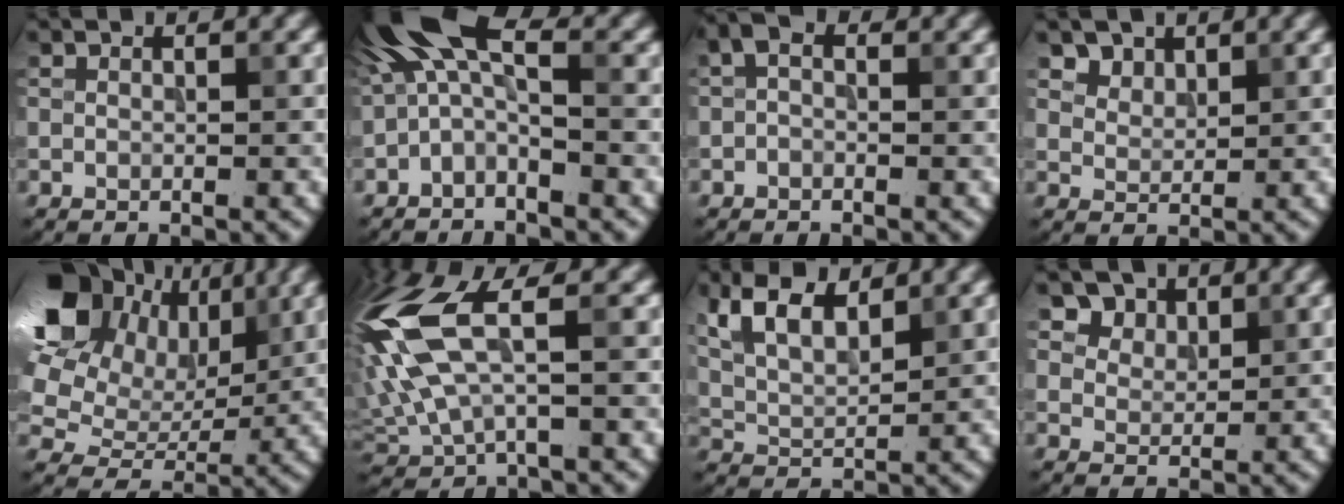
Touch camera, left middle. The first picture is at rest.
{"total": 6.1, "force": [0.2, 2.6, 5.5], "torque": [-0.105, 0.027, -0.016]}
{"total": 1.5, "force": [-0.2, 0.9, 1.1], "torque": [-0.024, 0.005, -0.011]}
{"total": 3.0, "force": [2.2, 1.8, 0.9], "torque": [-0.032, -0.019, 0.063]}
{"total": 15.1, "force": [5.5, 10.7, 9.1], "torque": [-0.204, 0.039, 0.096]}
{"total": 9.8, "force": [1.2, 4.3, 8.7], "torque": [-0.215, 0.005, 0.015]}
{"total": 6.3, "force": [3.7, 2.7, 4.3], "torque": [-0.092, 0.017, 0.061]}
{"total": 5.0, "force": [3.4, 3.2, 1.9], "torque": [-0.055, -0.015, 0.069]}